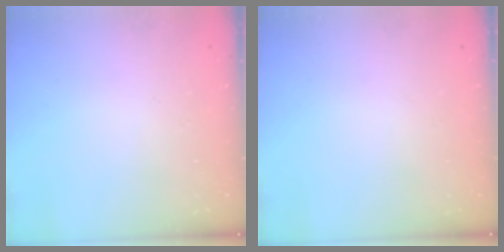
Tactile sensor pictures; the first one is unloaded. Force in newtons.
{"total": 0.0}